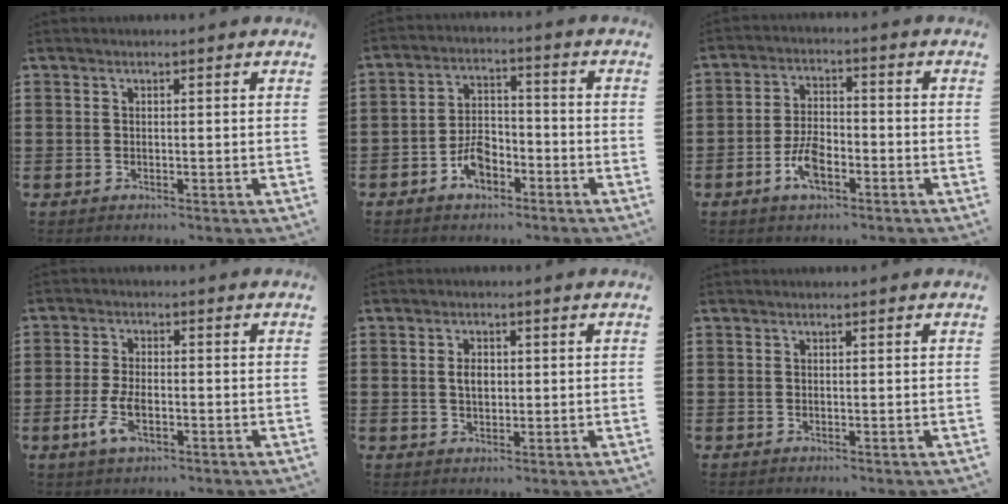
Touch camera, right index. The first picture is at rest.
{"total": 5.3, "force": [-3.1, 3.0, 3.1], "torque": [-0.063, 0.010, -0.059]}
{"total": 5.8, "force": [-2.7, 2.7, 4.4], "torque": [-0.099, 0.003, -0.055]}
{"total": 5.2, "force": [-1.8, 2.3, 4.3], "torque": [-0.101, -0.005, -0.038]}
{"total": 2.9, "force": [0.2, 1.7, 2.3], "torque": [-0.039, 0.004, 0.001]}
{"total": 0.0}